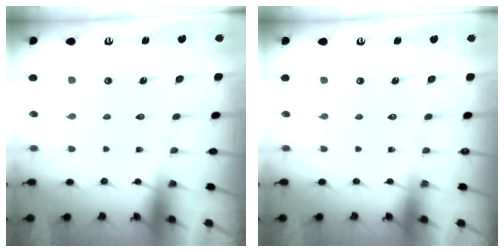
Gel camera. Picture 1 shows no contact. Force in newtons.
{"total": 0.0}